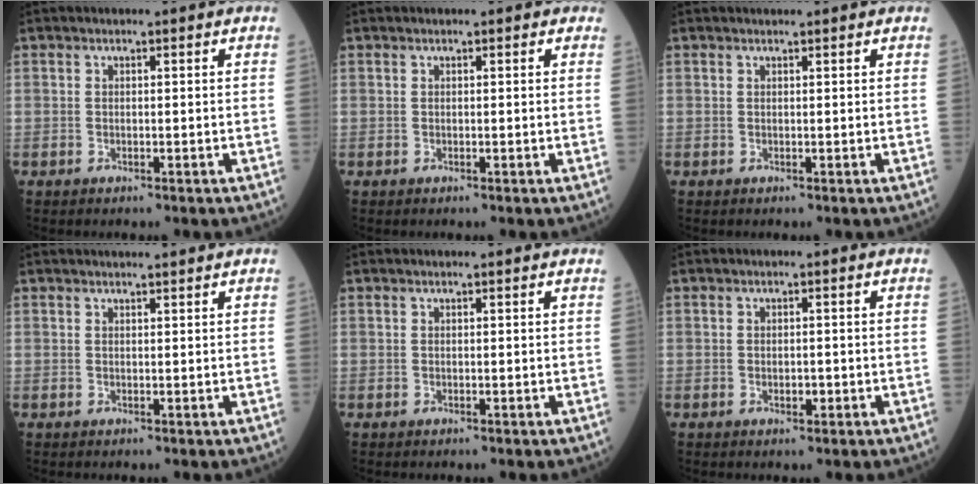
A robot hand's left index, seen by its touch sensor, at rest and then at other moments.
{"total": 1.5, "force": [-1.4, 0.0, -0.6], "torque": [0.006, -0.001, -0.024]}
{"total": 1.5, "force": [1.4, 0.0, 0.4], "torque": [-0.006, 0.010, 0.022]}
{"total": 3.0, "force": [2.8, -0.2, 1.0], "torque": [-0.009, 0.014, 0.038]}
{"total": 0.8, "force": [-0.7, -0.2, -0.4], "torque": [0.002, 0.002, -0.013]}
{"total": 1.3, "force": [-0.5, 0.7, 0.9], "torque": [-0.016, -0.001, -0.005]}